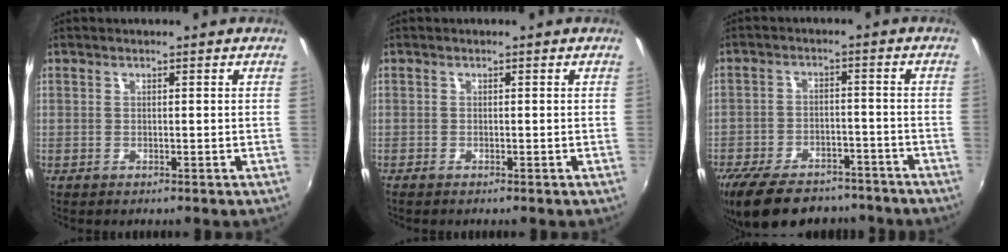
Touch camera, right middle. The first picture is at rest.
{"total": 0.5, "force": [-0.5, 0.0, 0.2], "torque": [-0.003, -0.003, -0.012]}
{"total": 18.6, "force": [-14.6, 7.9, 8.3], "torque": [-0.189, -0.012, -0.215]}